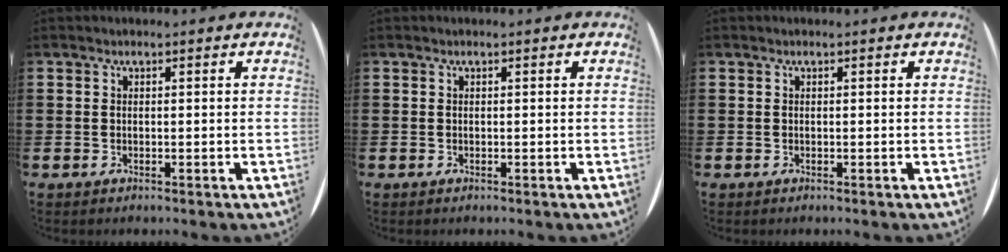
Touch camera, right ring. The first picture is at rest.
{"total": 0.0}
{"total": 0.0}